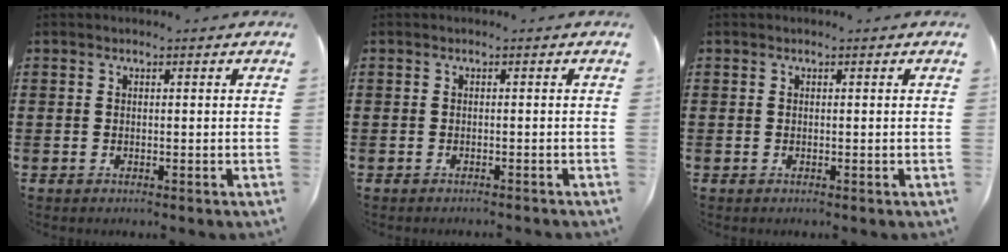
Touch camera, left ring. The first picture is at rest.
{"total": 0.5, "force": [-0.5, 0.0, 0.1], "torque": [-0.005, -0.001, -0.010]}
{"total": 0.0}